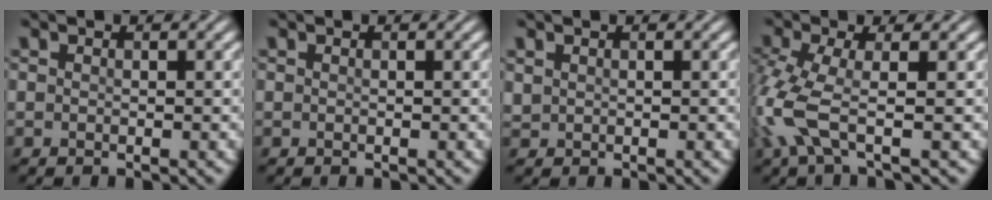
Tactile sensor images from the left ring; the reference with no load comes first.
{"total": 0.0}
{"total": 0.6, "force": [0.4, 0.4, 0.1], "torque": [-0.005, 0.000, 0.013]}
{"total": 4.9, "force": [-1.9, 1.3, 4.3], "torque": [-0.121, -0.010, -0.046]}